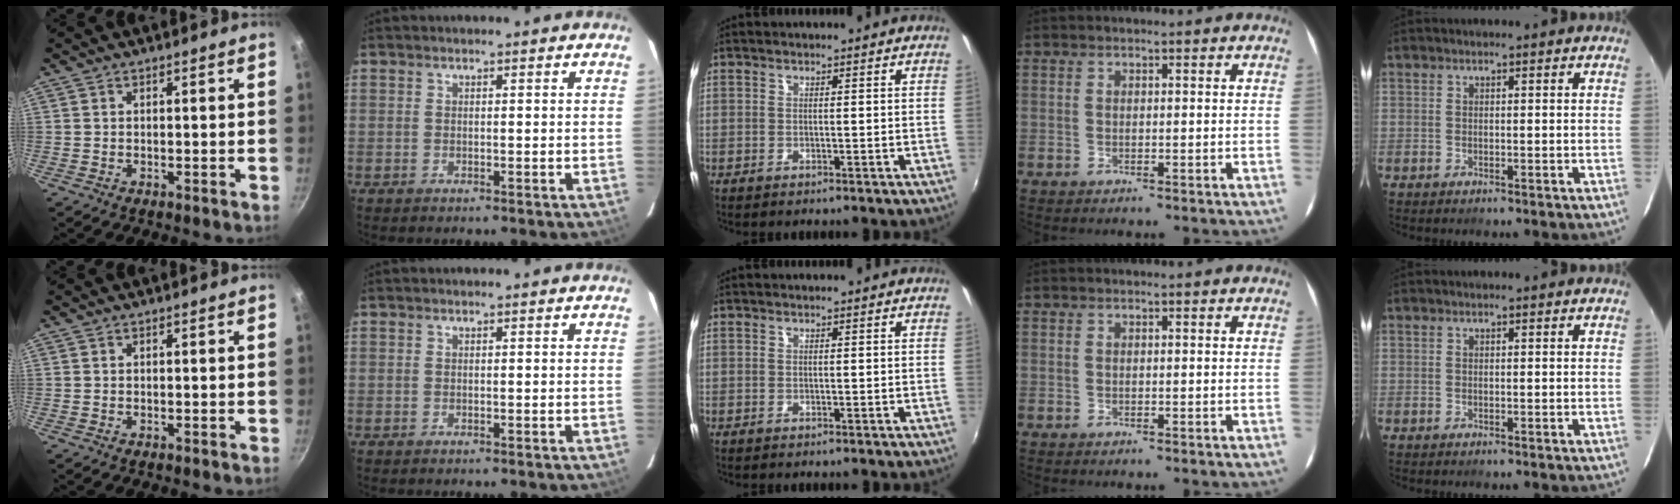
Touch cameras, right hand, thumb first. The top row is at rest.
{}